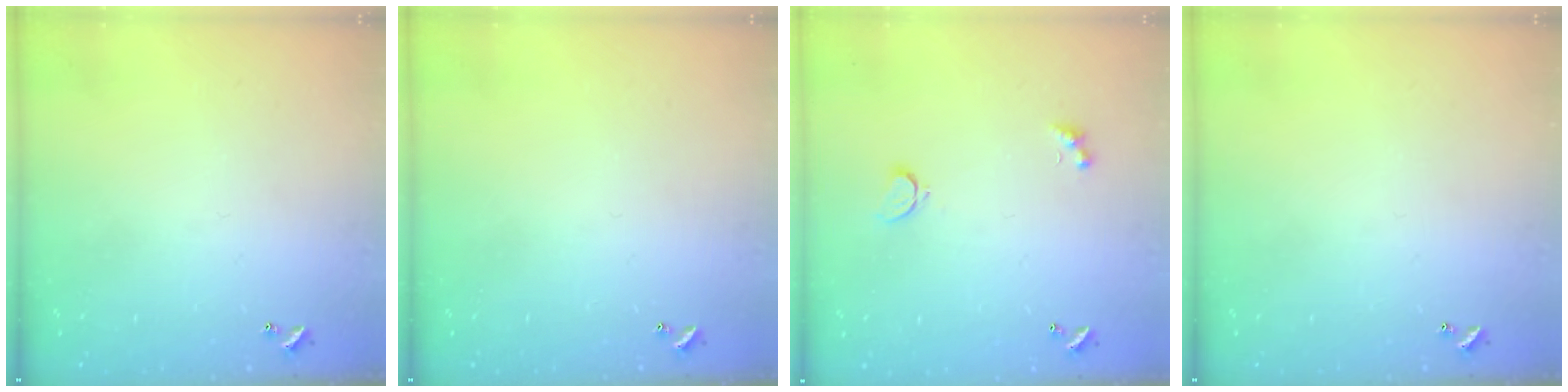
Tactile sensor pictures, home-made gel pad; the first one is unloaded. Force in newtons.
{"total": 0.0}
{"total": 2.3, "press": 2.3, "slide": 0.6}
{"total": 0.0}